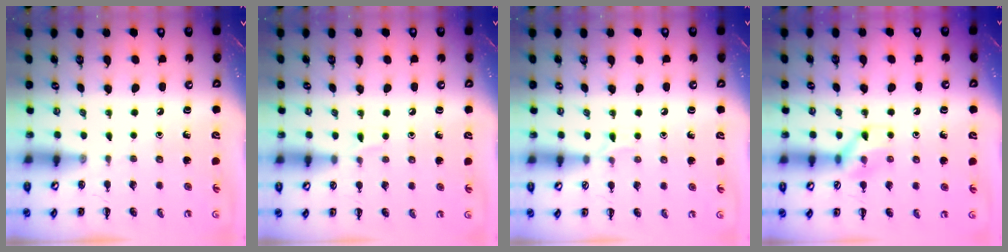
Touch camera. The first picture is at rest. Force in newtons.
{"total": 3.3, "press": 3.2, "slide": 1.0}
{"total": 4.4, "press": 4.1, "slide": 1.5}
{"total": 8.4, "press": 8.4, "slide": 0.3}